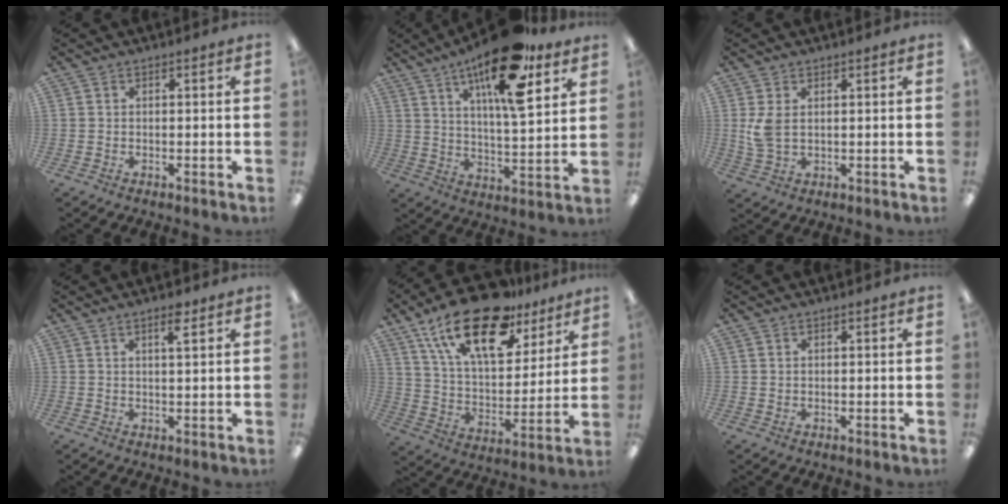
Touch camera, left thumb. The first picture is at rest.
{"total": 19.1, "force": [12.0, 5.9, 13.7], "torque": [-0.216, -0.062, 0.191]}
{"total": 4.9, "force": [1.1, 2.9, 3.8], "torque": [-0.088, 0.000, 0.017]}
{"total": 3.4, "force": [2.3, 0.6, 2.5], "torque": [-0.041, -0.006, 0.036]}
{"total": 23.7, "force": [15.2, 10.7, 14.7], "torque": [-0.257, -0.078, 0.261]}
{"total": 0.6, "force": [0.5, 0.3, 0.2], "torque": [-0.004, 0.001, 0.009]}